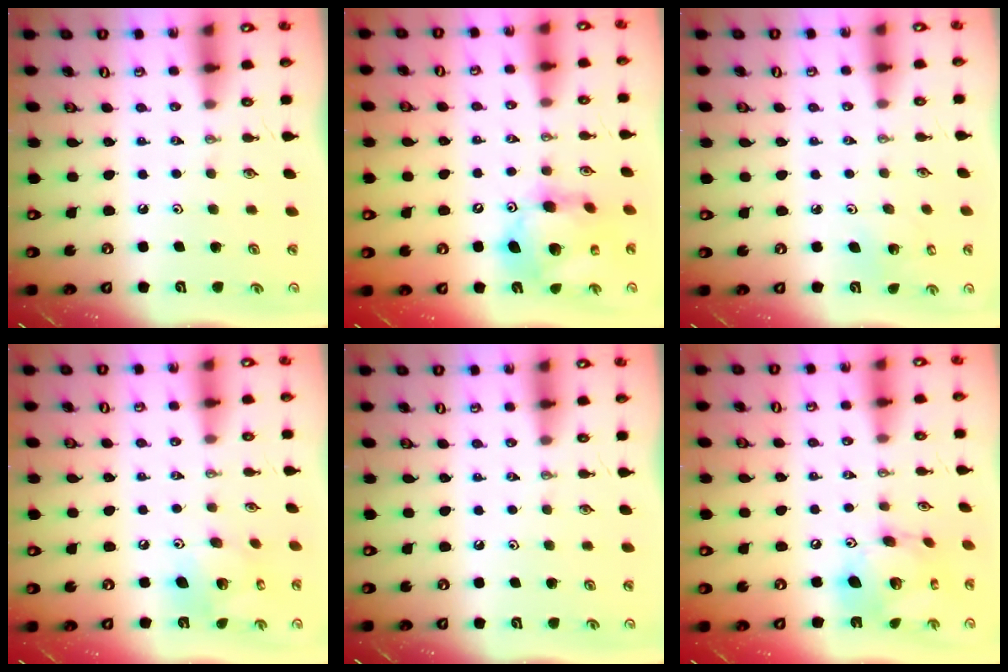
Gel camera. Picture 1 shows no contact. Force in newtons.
{"total": 14.4, "press": 14.3, "slide": 1.4}
{"total": 2.7, "press": 2.7, "slide": 0.2}
{"total": 11.5, "press": 11.5, "slide": 0.6}
{"total": 0.0}
{"total": 16.8, "press": 16.7, "slide": 1.8}